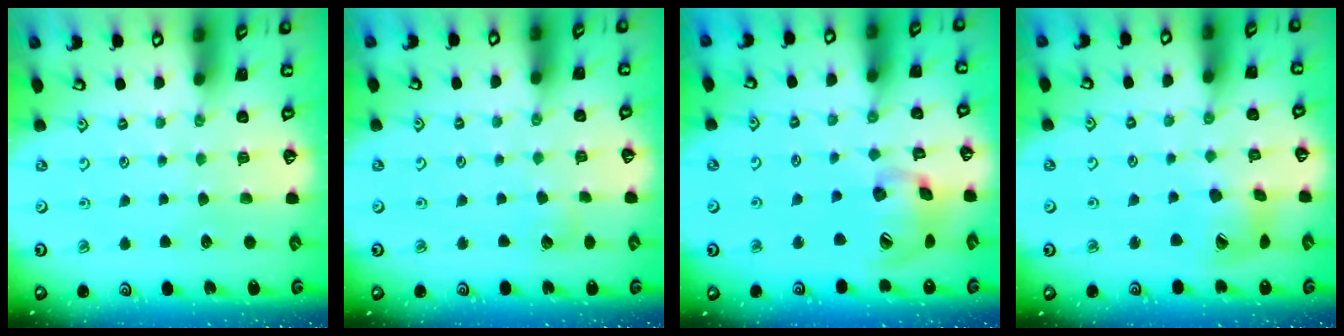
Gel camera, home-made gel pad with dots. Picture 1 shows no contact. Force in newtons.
{"total": 4.1, "press": 4.1, "slide": 0.5}
{"total": 16.7, "press": 16.5, "slide": 2.5}
{"total": 13.3, "press": 13.2, "slide": 1.7}